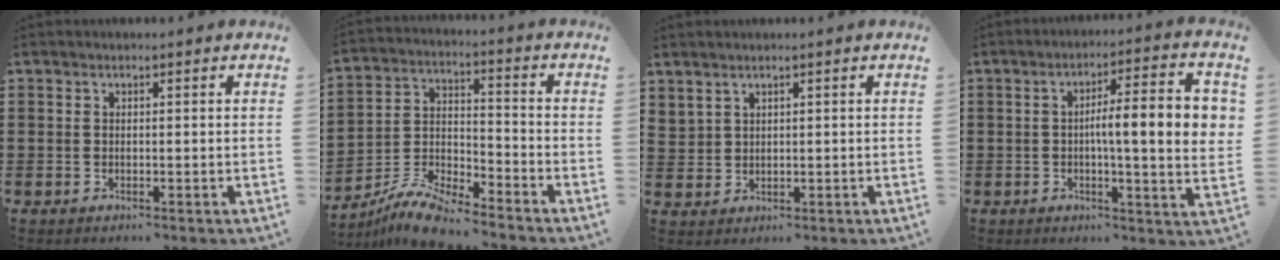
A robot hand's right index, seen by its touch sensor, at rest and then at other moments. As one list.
[{"total": 8.2, "force": [-7.6, 1.1, 2.8], "torque": [-0.071, 0.009, -0.151]}, {"total": 1.9, "force": [1.7, 0.9, 0.3], "torque": [-0.010, 0.003, 0.034]}, {"total": 10.1, "force": [0.7, 1.7, 10.0], "torque": [-0.163, 0.004, 0.003]}]